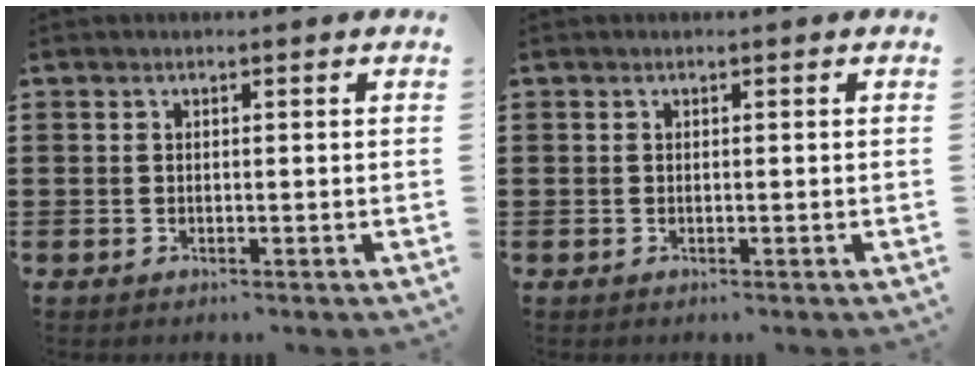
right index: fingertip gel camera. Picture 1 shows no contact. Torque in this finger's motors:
{"motor_torque": [0.00, 0.00, 0.00, 0.00]}